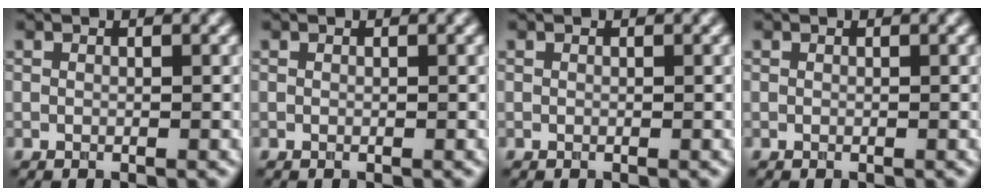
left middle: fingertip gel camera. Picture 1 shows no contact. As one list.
[{"total": 0.0}, {"total": 0.0}, {"total": 0.0}]